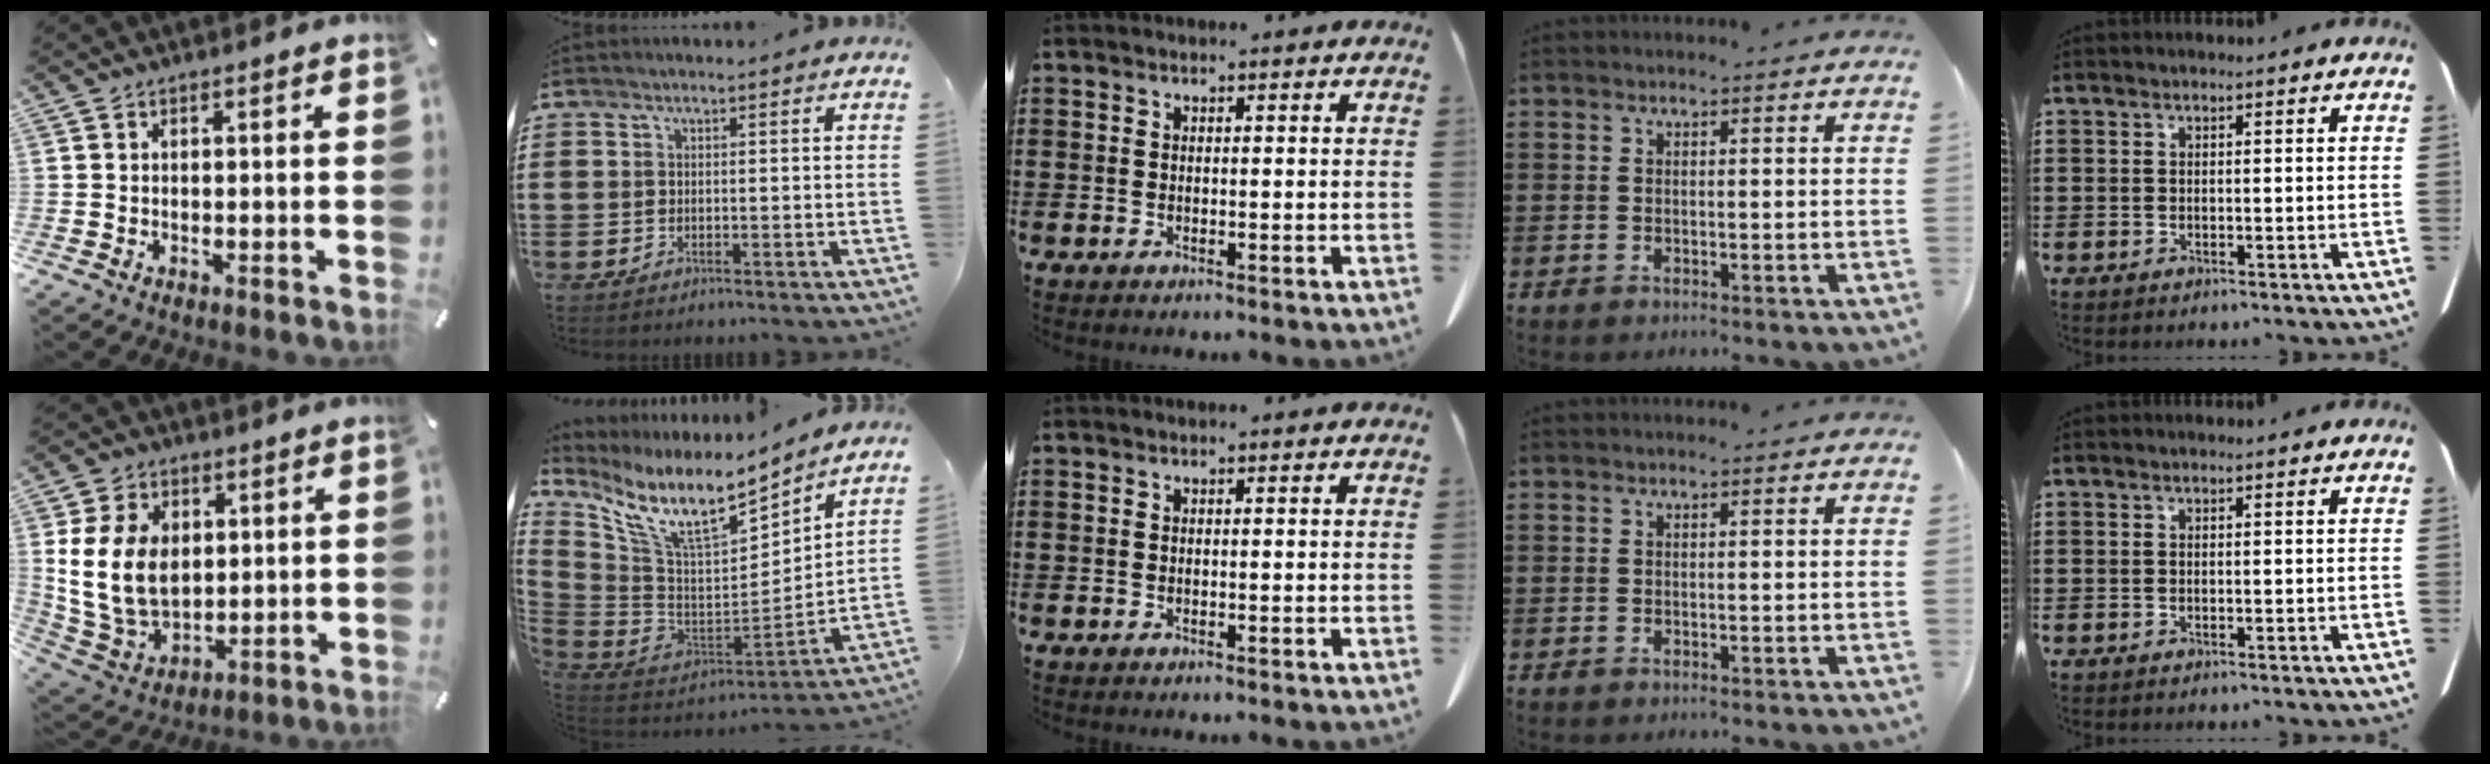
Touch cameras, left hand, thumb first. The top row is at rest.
{"thumb": {"total": 14.5, "force": [2.5, 11.1, 8.9], "torque": [-0.199, -0.001, 0.046]}, "index": {"total": 12.0, "force": [8.3, 2.5, 8.3], "torque": [-0.181, -0.060, 0.140]}}